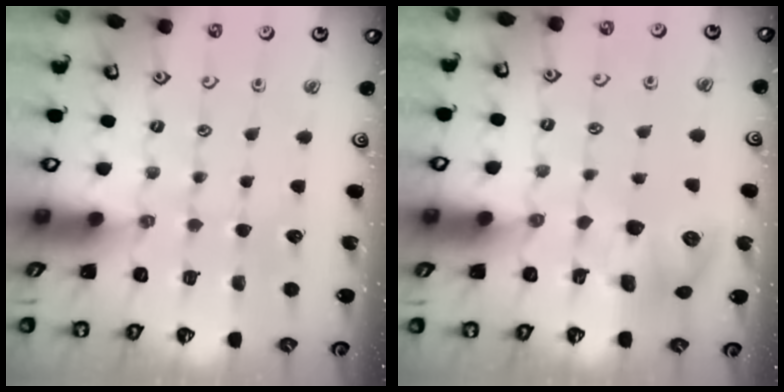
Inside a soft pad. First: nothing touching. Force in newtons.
{"total": 8.4, "press": 8.4, "slide": 0.4}